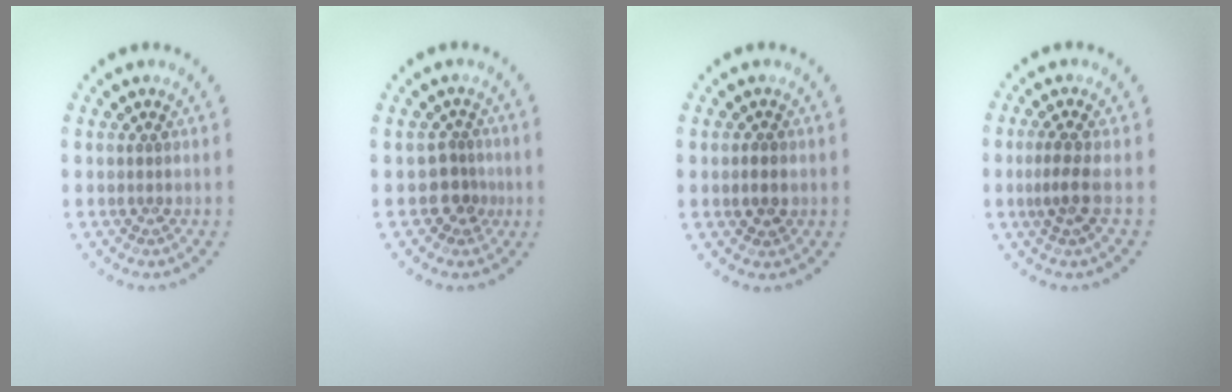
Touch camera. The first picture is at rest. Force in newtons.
{"total": 2.1, "press": 1.6, "slide": 1.3}
{"total": 1.1, "press": 1.1, "slide": 0.2}
{"total": 2.1, "press": 1.5, "slide": 1.4}